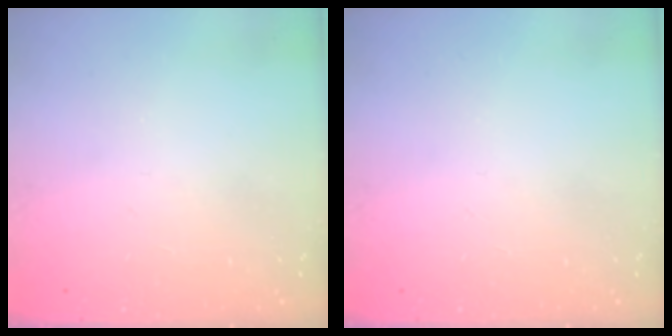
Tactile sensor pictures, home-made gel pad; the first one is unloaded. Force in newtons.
{"total": 0.0}